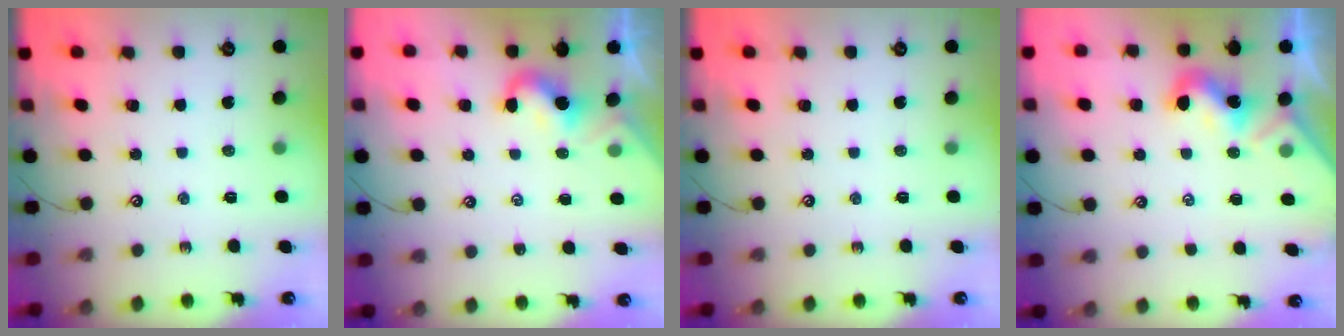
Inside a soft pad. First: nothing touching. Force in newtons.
{"total": 0.5, "press": 0.4, "slide": 0.3}
{"total": 0.0}
{"total": 2.0, "press": 2.0, "slide": 0.5}